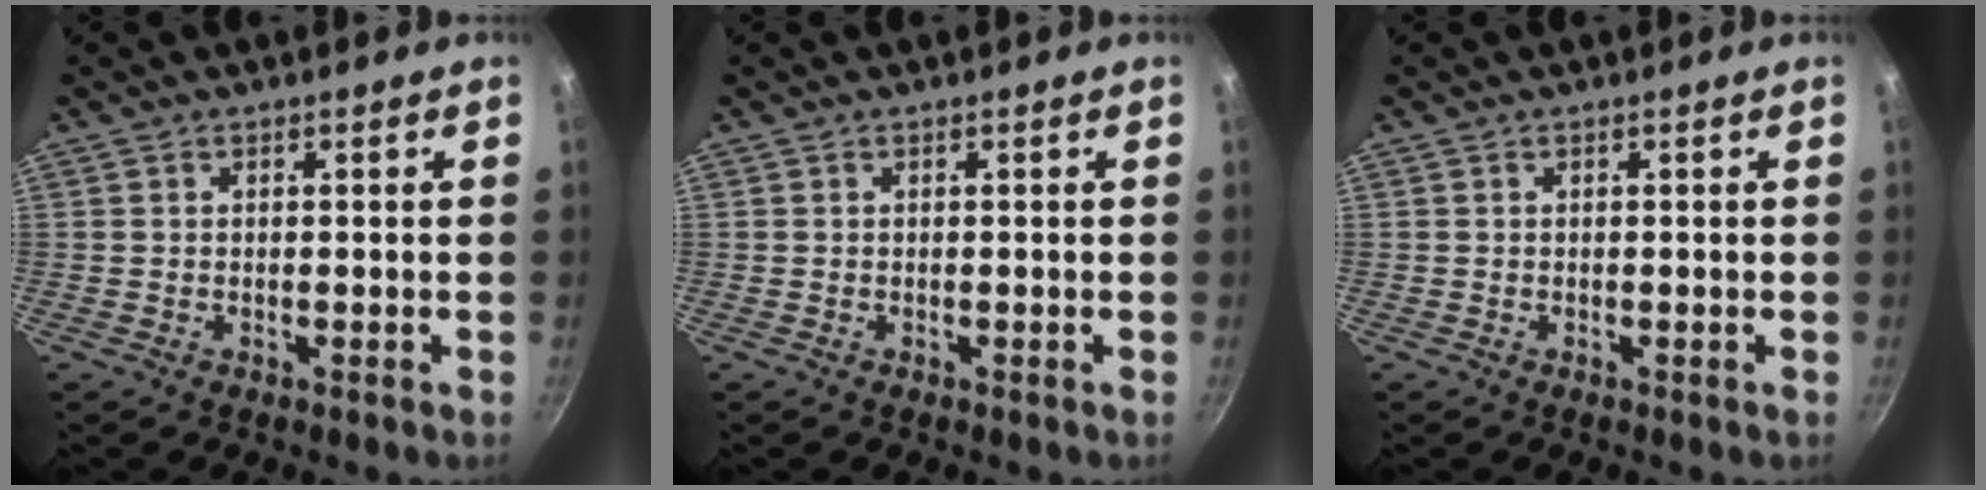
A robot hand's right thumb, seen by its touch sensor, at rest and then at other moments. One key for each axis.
{"total": 0.0}
{"total": 0.0}